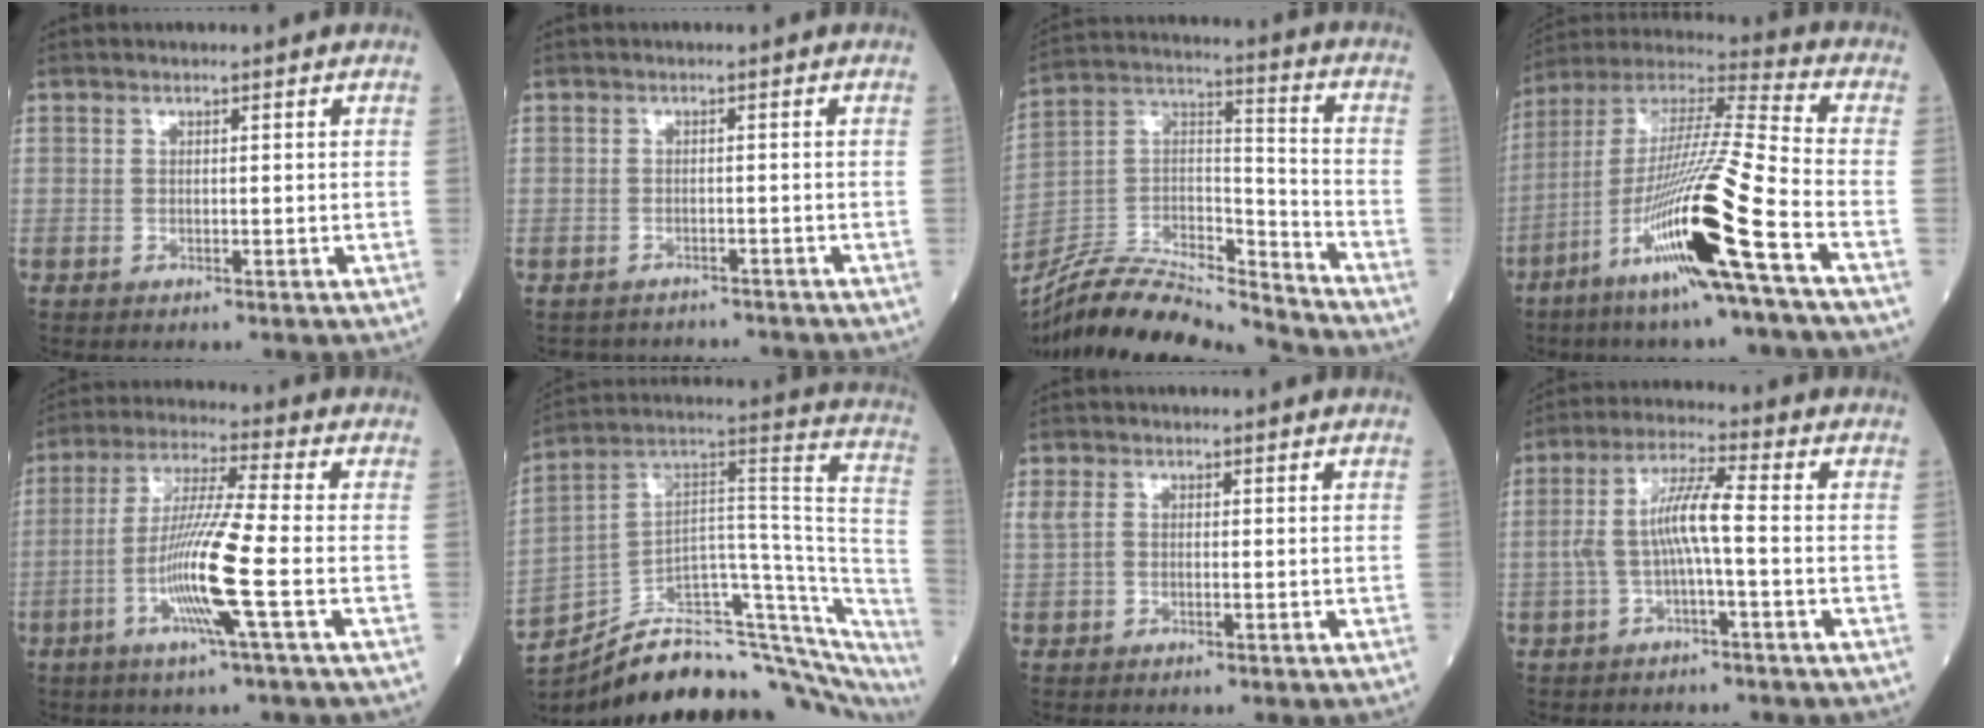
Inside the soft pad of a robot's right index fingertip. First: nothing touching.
{"total": 4.5, "force": [-4.1, 1.9, -0.3], "torque": [0.000, 0.007, -0.053]}
{"total": 20.4, "force": [-19.3, 1.8, 6.1], "torque": [-0.128, 0.024, -0.335]}
{"total": 20.2, "force": [-8.6, -0.9, 18.3], "torque": [-0.378, -0.035, -0.170]}
{"total": 11.6, "force": [-3.3, -1.1, 11.0], "torque": [-0.215, -0.011, -0.070]}
{"total": 29.0, "force": [-22.7, 9.3, 15.5], "torque": [-0.180, 0.046, -0.323]}
{"total": 2.0, "force": [0.2, 1.2, 1.6], "torque": [-0.052, 0.015, 0.007]}
{"total": 7.0, "force": [-0.8, 0.5, 6.9], "torque": [-0.140, 0.020, -0.016]}